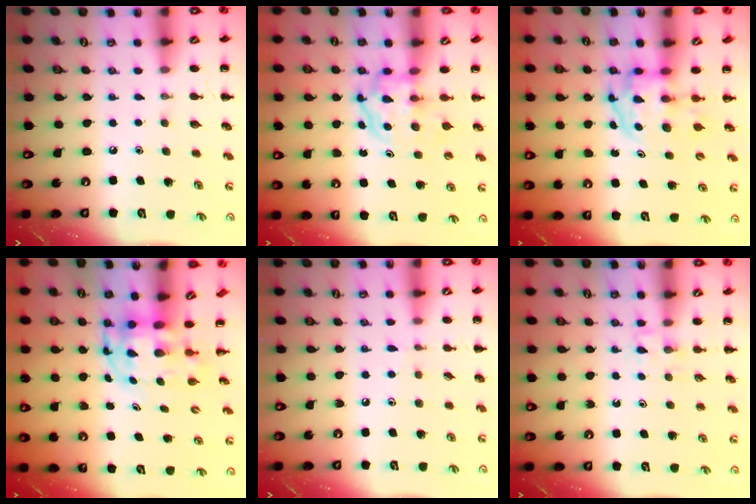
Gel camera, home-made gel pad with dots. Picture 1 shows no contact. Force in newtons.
{"total": 3.8, "press": 3.8, "slide": 0.4}
{"total": 3.3, "press": 3.3, "slide": 0.5}
{"total": 3.8, "press": 3.7, "slide": 0.9}
{"total": 4.7, "press": 4.3, "slide": 1.8}
{"total": 3.4, "press": 3.2, "slide": 1.2}